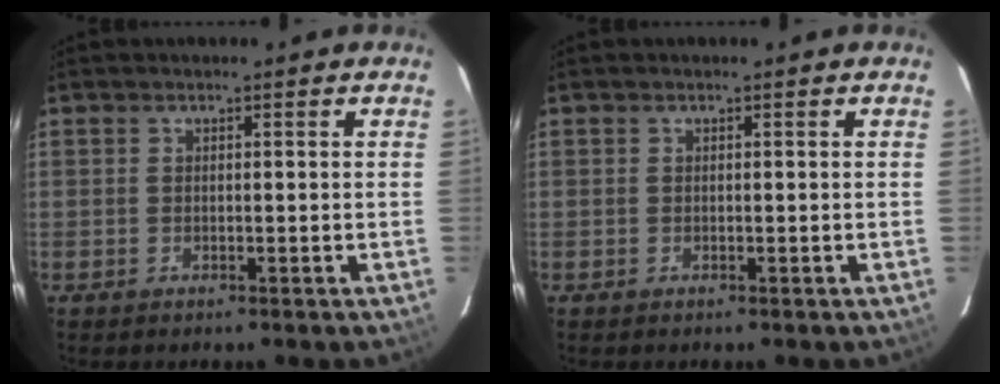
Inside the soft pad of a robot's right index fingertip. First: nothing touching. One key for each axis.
{"total": 0.0}